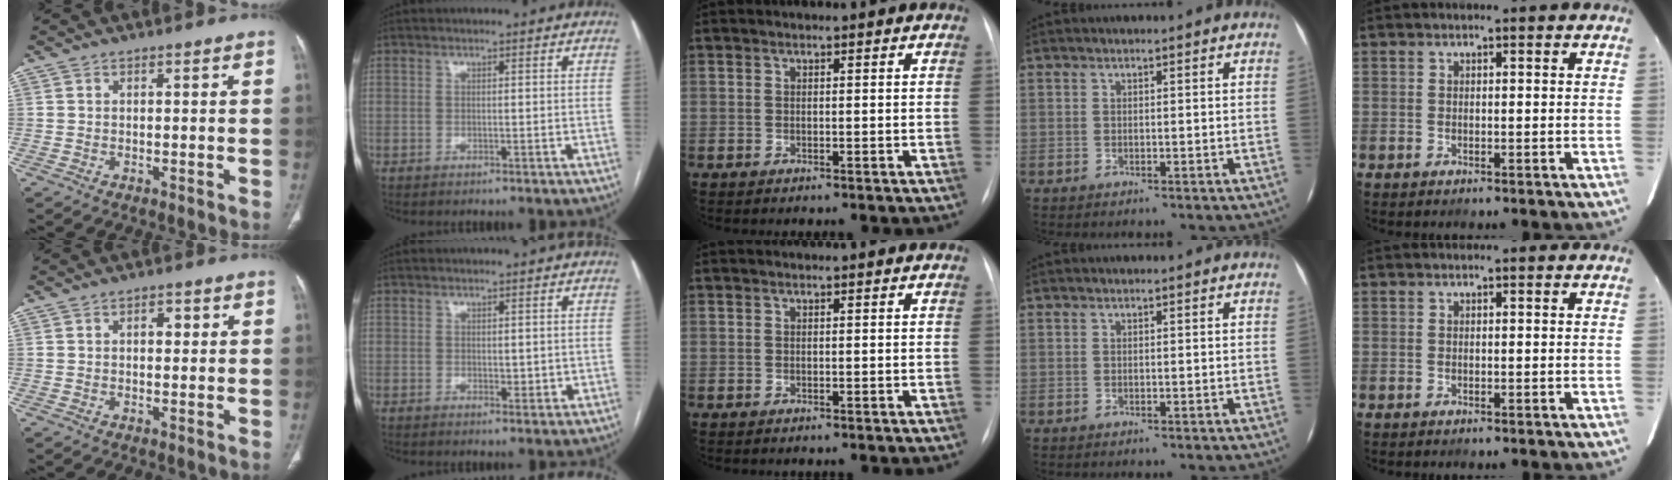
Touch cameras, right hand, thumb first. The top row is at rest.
{"thumb": {"total": 2.5, "force": [0.7, 1.5, 1.9], "torque": [-0.018, 0.001, 0.008]}, "index": {"total": 1.7, "force": [0.2, 1.0, 1.4], "torque": [-0.016, -0.005, 0.007]}}